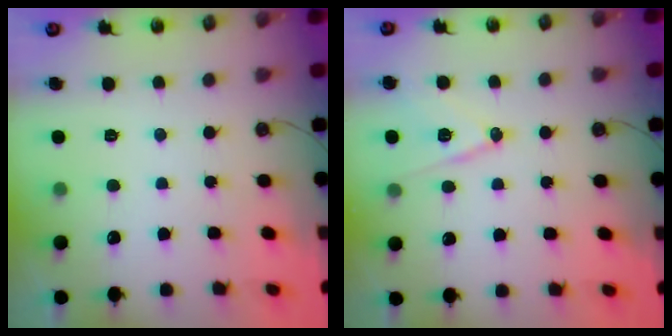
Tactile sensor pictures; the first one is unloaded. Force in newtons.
{"total": 12.2, "press": 11.7, "slide": 3.4}